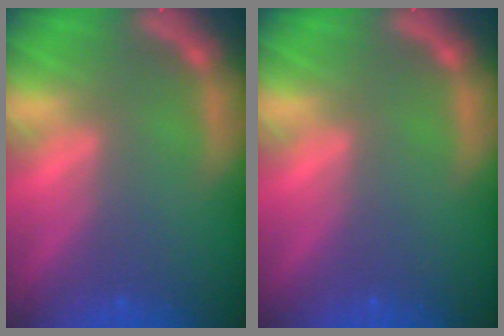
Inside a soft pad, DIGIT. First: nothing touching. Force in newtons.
{"total": 0.0}